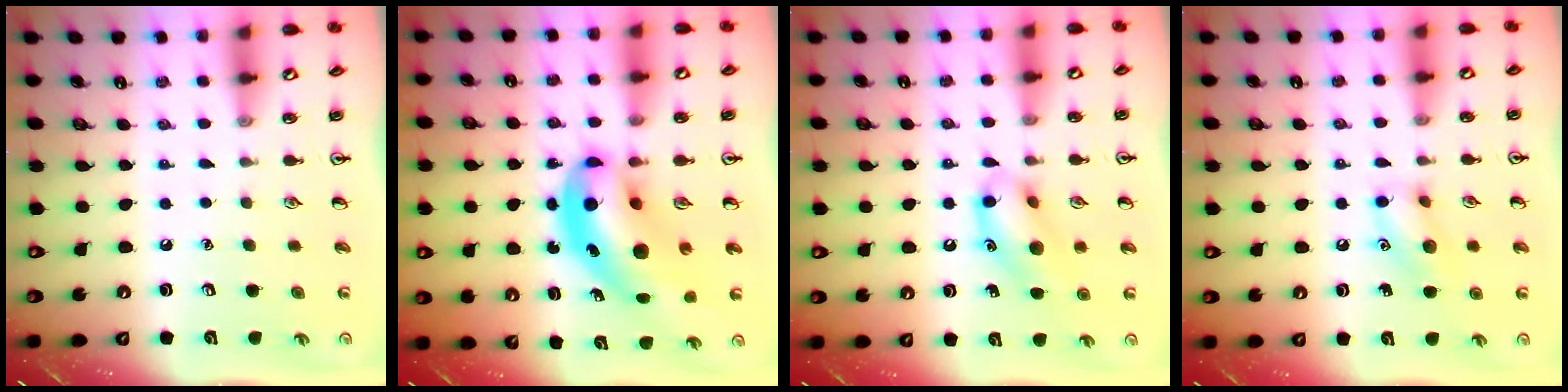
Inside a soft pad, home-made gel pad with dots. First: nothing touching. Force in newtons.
{"total": 14.7, "press": 14.0, "slide": 4.5}
{"total": 11.8, "press": 11.6, "slide": 2.1}
{"total": 9.6, "press": 9.6, "slide": 1.1}